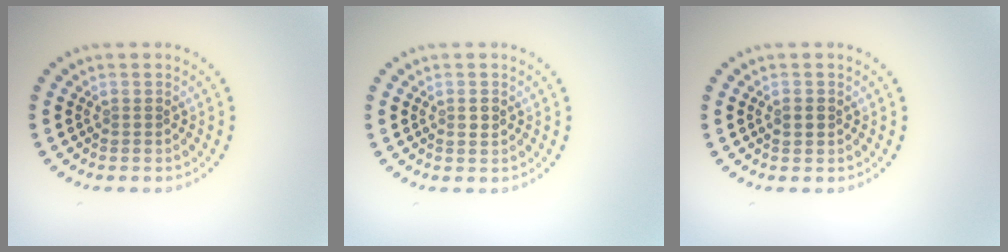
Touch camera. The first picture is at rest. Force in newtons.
{"total": 1.0, "press": 1.0, "slide": 0.2}
{"total": 1.5, "press": 1.5, "slide": 0.1}